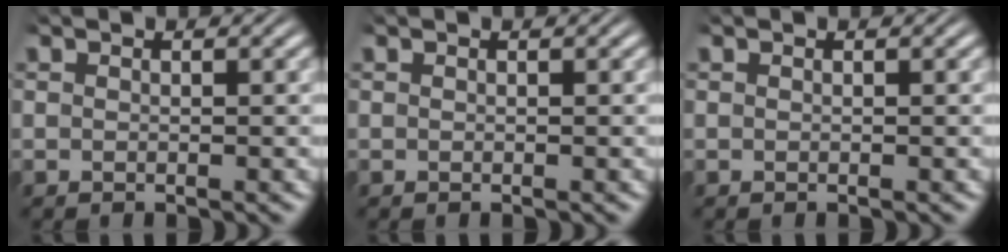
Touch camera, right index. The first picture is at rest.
{"total": 0.0}
{"total": 0.0}